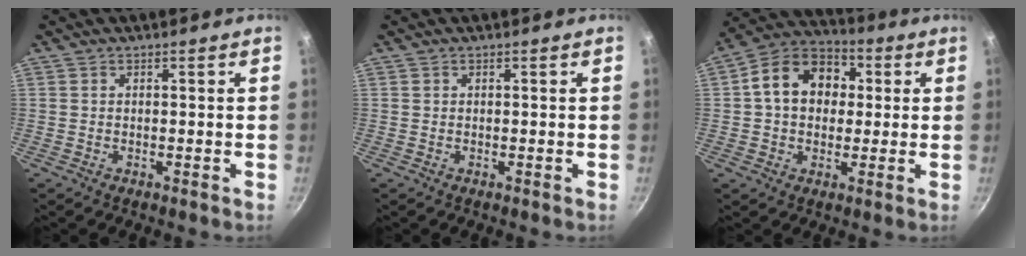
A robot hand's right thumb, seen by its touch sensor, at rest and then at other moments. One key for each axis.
{"total": 0.0}
{"total": 13.6, "fx": 2.0, "fy": 10.5, "fz": 8.3, "tx": -0.104, "ty": 0.027, "tz": 0.014}